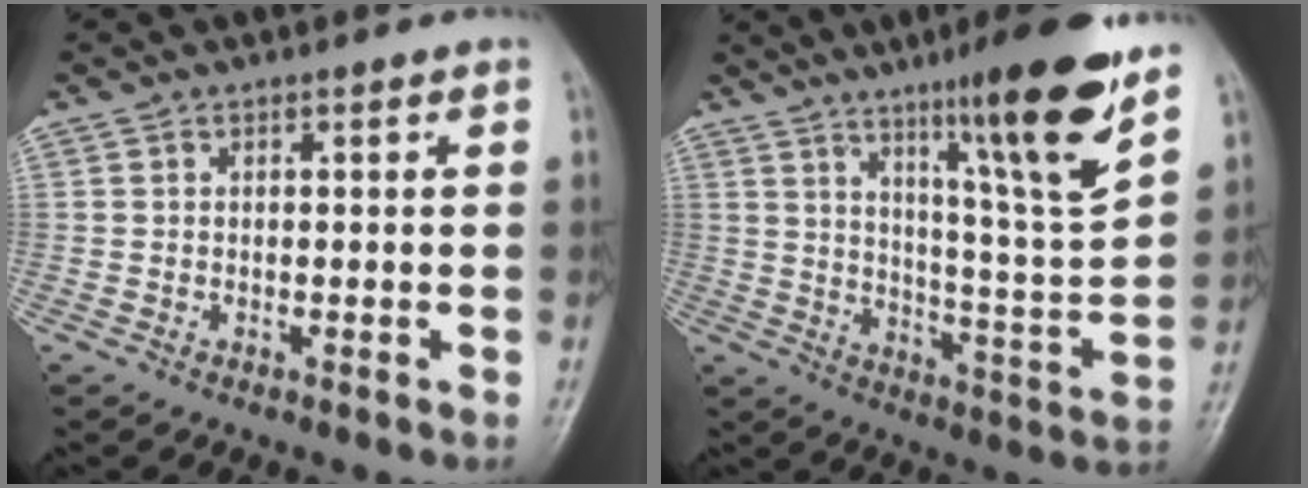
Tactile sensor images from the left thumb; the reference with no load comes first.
{"total": 17.9, "force": [11.1, 1.1, 14.0], "torque": [-0.195, -0.065, 0.175]}